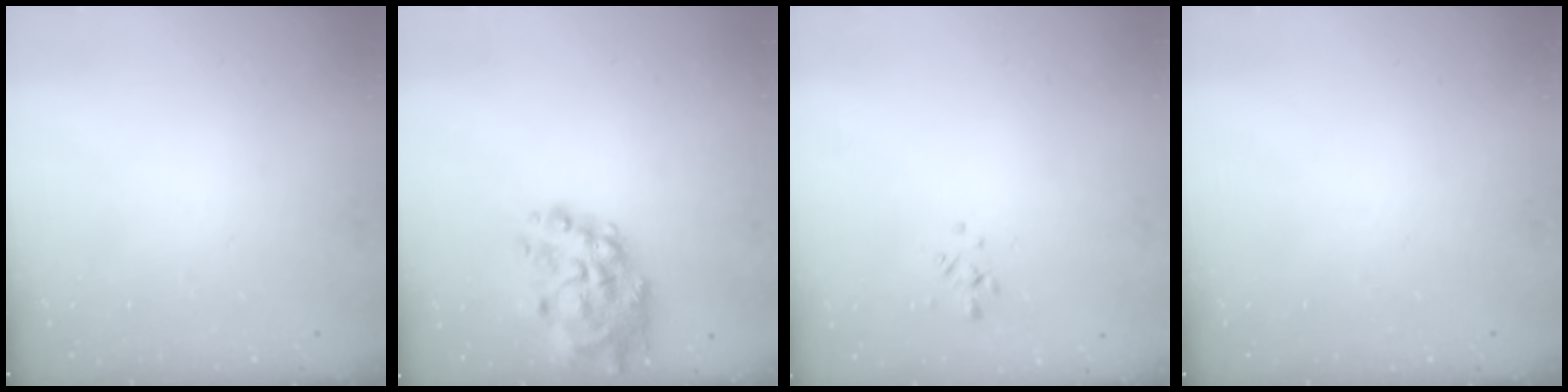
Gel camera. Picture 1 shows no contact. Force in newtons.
{"total": 13.7, "press": 13.0, "slide": 4.4}
{"total": 0.9, "press": 0.7, "slide": 0.5}
{"total": 0.0}